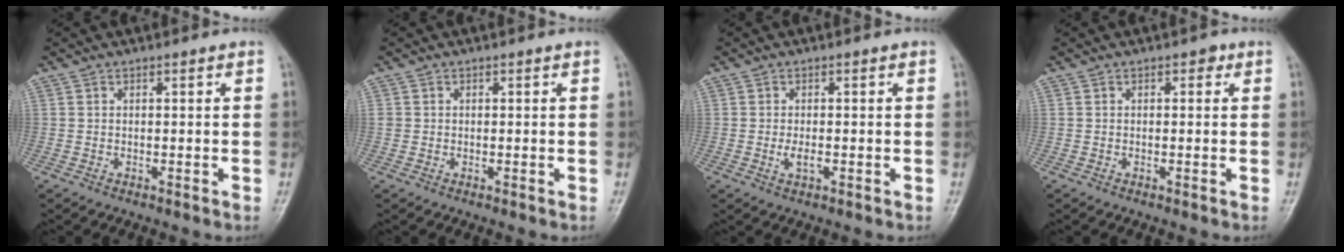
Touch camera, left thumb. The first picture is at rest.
{"total": 0.9, "force": [0.0, 0.8, 0.2], "torque": [0.001, 0.003, 0.002]}
{"total": 2.2, "force": [-0.4, 1.0, 1.9], "torque": [-0.035, -0.003, -0.007]}
{"total": 1.0, "force": [0.3, 0.7, 0.6], "torque": [0.002, 0.003, -0.003]}